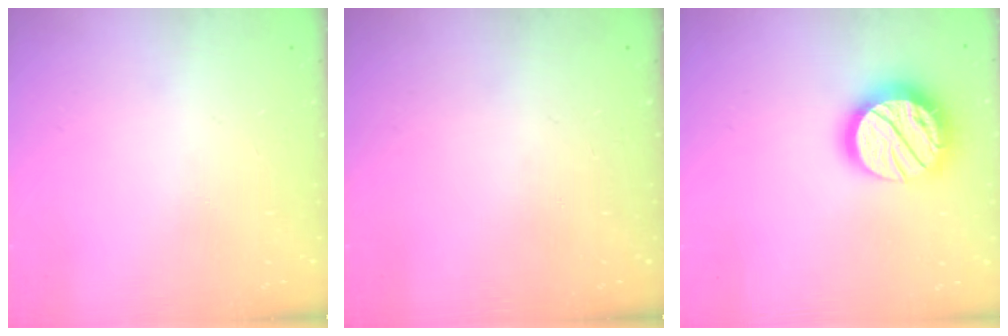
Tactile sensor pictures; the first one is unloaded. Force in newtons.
{"total": 0.0}
{"total": 18.6, "press": 18.5, "slide": 1.6}